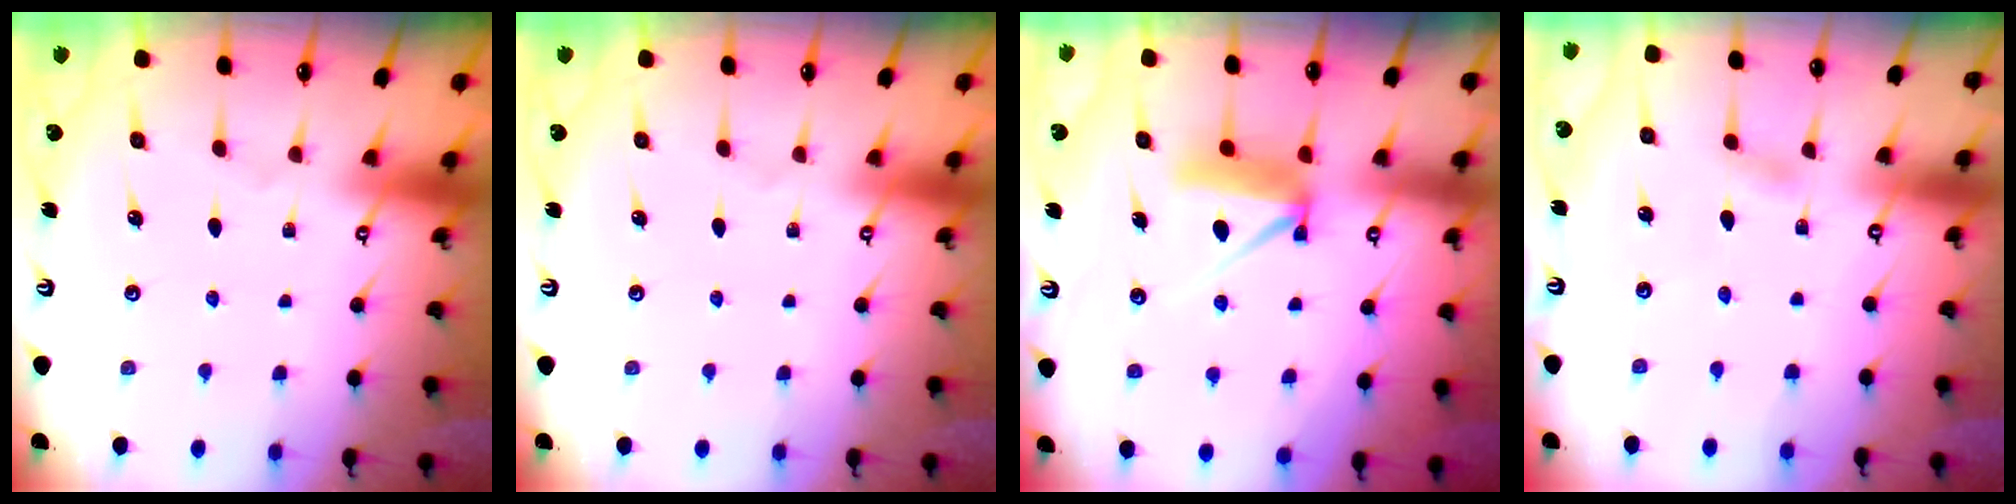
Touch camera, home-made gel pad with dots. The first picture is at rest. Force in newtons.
{"total": 0.0}
{"total": 7.5, "press": 7.5, "slide": 0.6}
{"total": 2.2, "press": 2.2, "slide": 0.3}